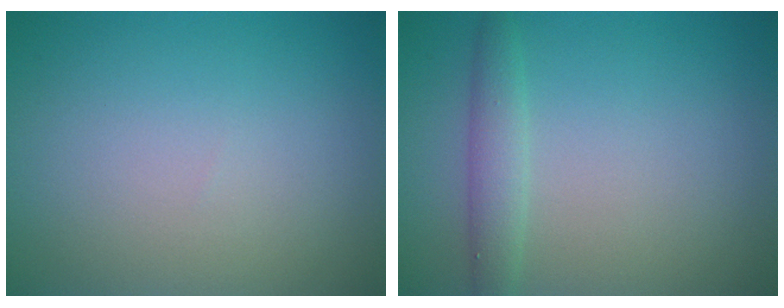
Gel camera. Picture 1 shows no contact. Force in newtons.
{"total": 2.1, "press": 2.1, "slide": 0.1}